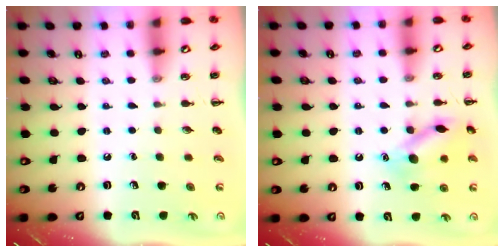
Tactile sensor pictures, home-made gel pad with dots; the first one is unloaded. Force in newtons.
{"total": 13.0, "press": 13.0, "slide": 0.8}